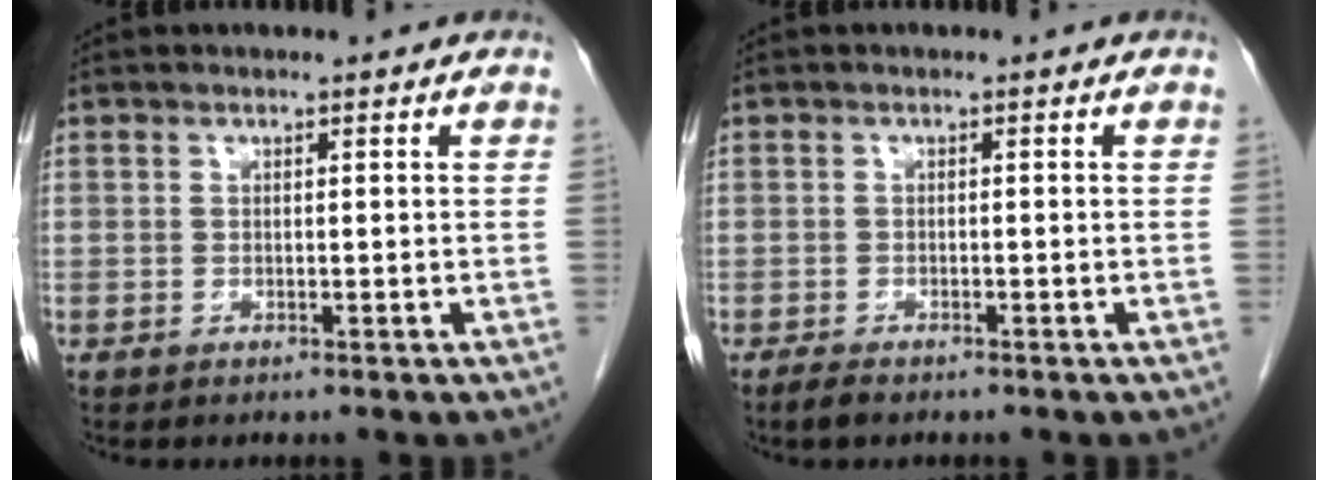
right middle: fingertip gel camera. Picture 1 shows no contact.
{"total": 1.6, "force": [-1.3, 0.5, 0.8], "torque": [-0.023, -0.003, -0.020]}